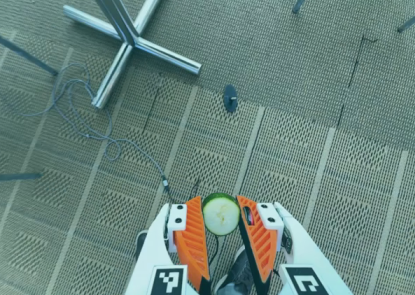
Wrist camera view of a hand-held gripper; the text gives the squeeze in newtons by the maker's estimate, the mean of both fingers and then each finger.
{"total": 6.5, "left": 6.1, "right": 7.0}